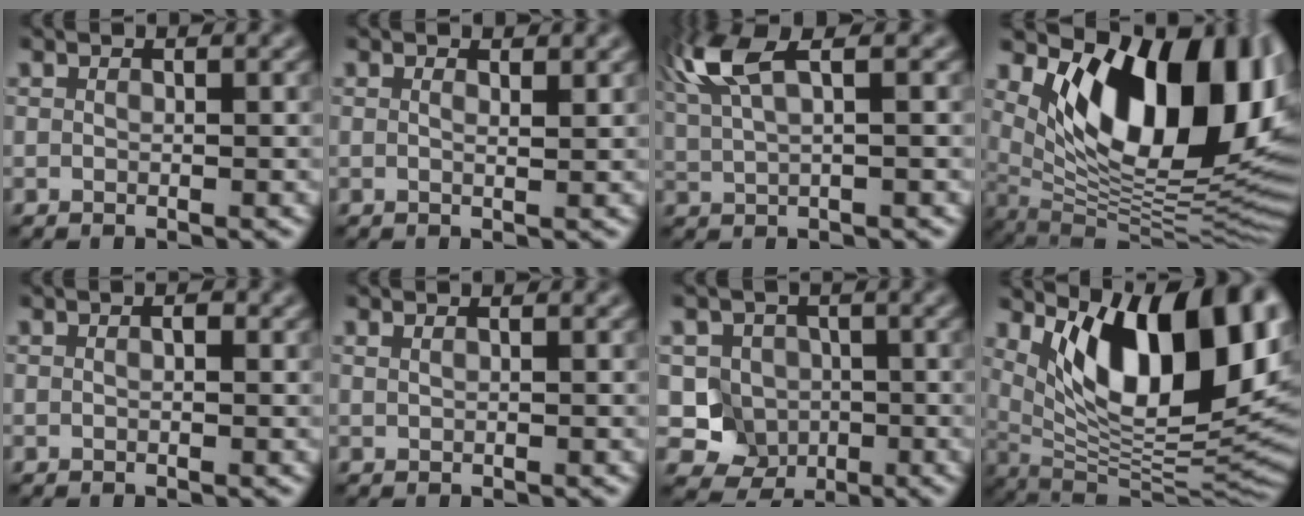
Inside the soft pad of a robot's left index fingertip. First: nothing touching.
{"total": 1.1, "force": [0.6, 0.2, 0.9], "torque": [-0.015, -0.004, 0.006]}
{"total": 6.4, "force": [3.1, 1.9, 5.3], "torque": [-0.120, 0.021, 0.062]}
{"total": 15.9, "force": [5.2, 7.8, 12.9], "torque": [-0.173, -0.014, 0.091]}
{"total": 0.8, "force": [0.2, 0.3, 0.8], "torque": [-0.013, -0.002, 0.001]}
{"total": 0.8, "force": [0.5, 0.4, 0.5], "torque": [-0.009, -0.001, 0.004]}
{"total": 5.2, "force": [-0.4, 4.9, 1.8], "torque": [-0.004, -0.005, -0.029]}
{"total": 14.8, "force": [5.0, 6.1, 12.5], "torque": [-0.165, -0.010, 0.085]}